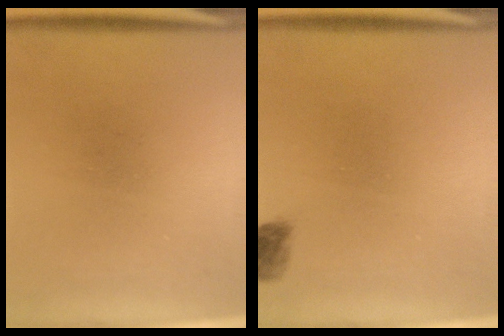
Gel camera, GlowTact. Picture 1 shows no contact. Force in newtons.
{"total": 2.4}